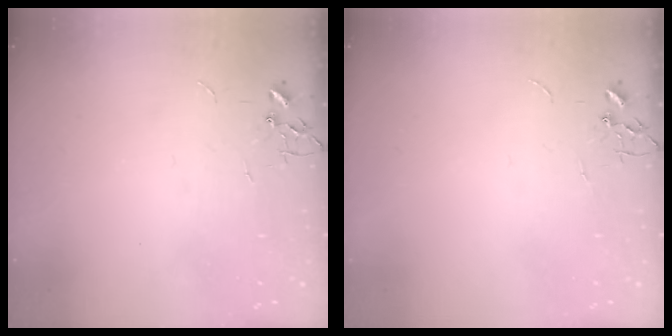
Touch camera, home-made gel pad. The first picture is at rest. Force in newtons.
{"total": 0.0}